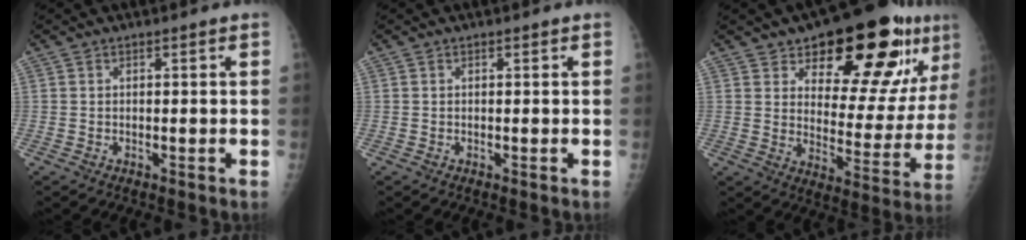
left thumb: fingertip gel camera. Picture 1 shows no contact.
{"total": 0.0}
{"total": 23.1, "force": [12.8, 9.6, 16.6], "torque": [-0.179, -0.053, 0.189]}